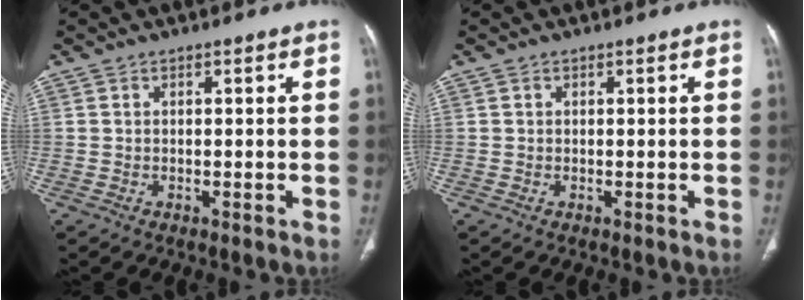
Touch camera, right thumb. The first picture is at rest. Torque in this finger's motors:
{"motor_torque": [-0.11, 0.38, 0.20, 0.09, -0.01]}